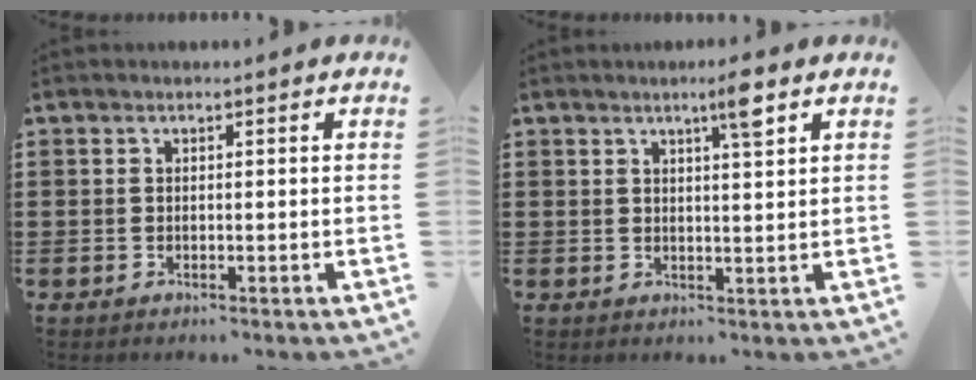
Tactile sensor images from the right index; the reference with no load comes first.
{"total": 4.0, "force": [2.6, -0.1, 3.1], "torque": [-0.050, -0.006, 0.038]}